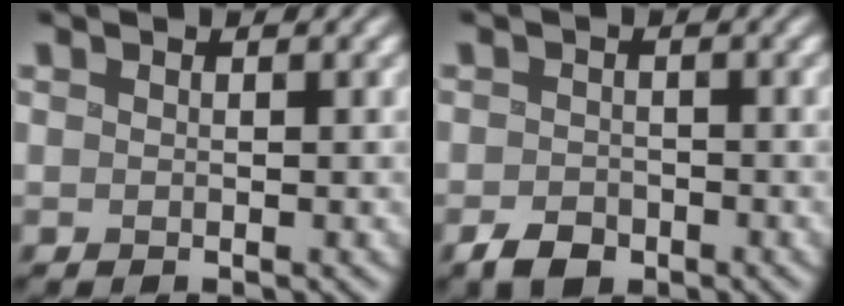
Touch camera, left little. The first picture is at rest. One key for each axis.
{"total": 2.3, "fx": -1.5, "fy": 1.4, "fz": 0.9, "tx": -0.009, "ty": -0.005, "tz": -0.033}